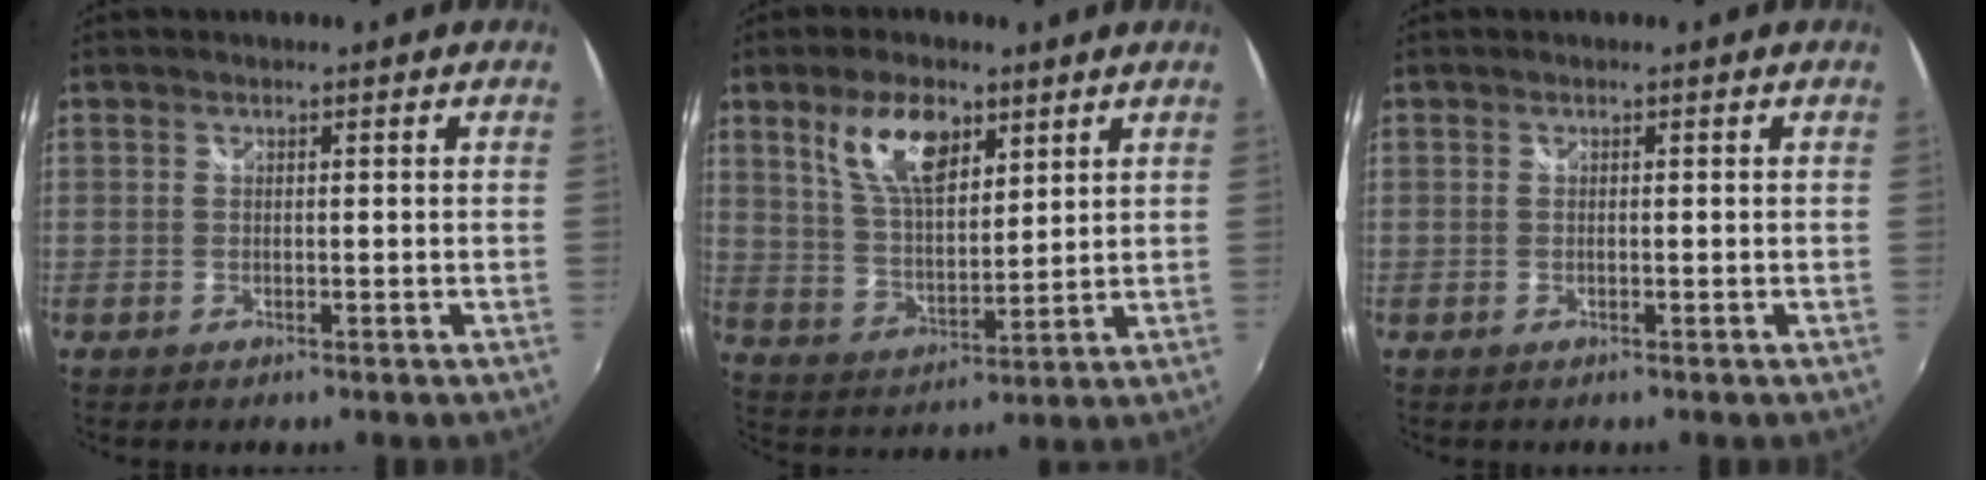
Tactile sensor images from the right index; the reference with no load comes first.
{"total": 11.1, "force": [6.0, 4.9, 7.9], "torque": [-0.148, 0.011, 0.121]}
{"total": 0.0}